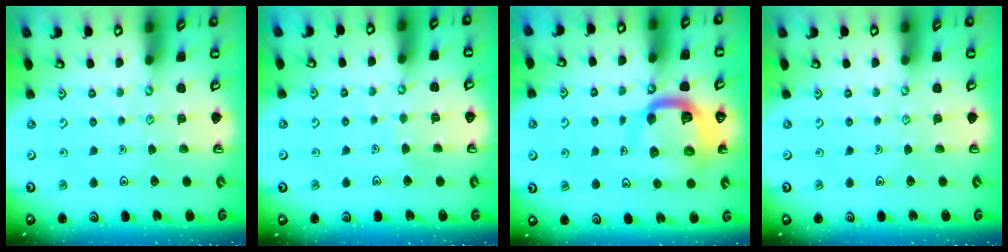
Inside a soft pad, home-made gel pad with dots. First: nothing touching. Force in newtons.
{"total": 2.7, "press": 2.7, "slide": 0.2}
{"total": 14.1, "press": 14.0, "slide": 1.5}
{"total": 0.0}